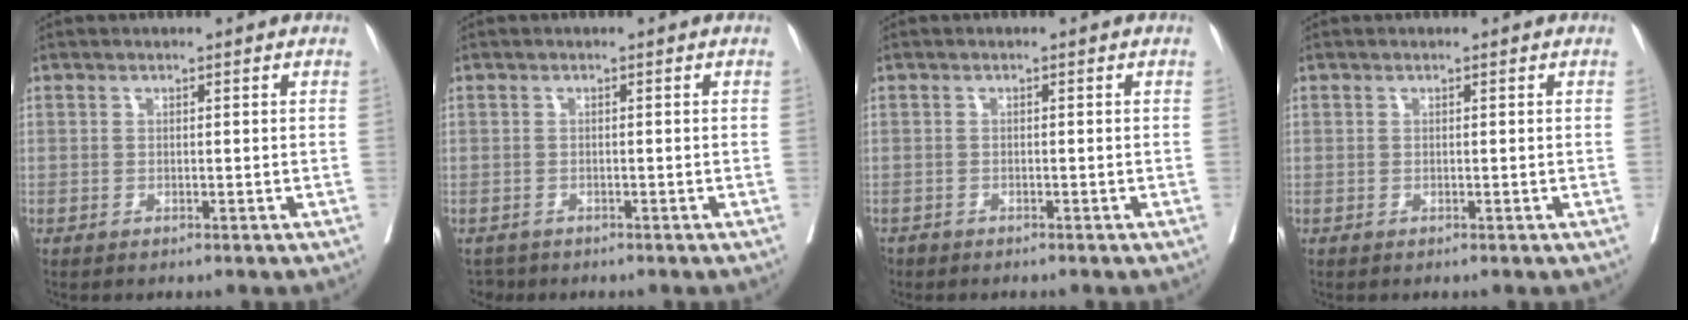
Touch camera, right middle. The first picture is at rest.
{"total": 1.8, "force": [-1.6, 0.9, -0.3], "torque": [0.002, -0.001, -0.026]}
{"total": 1.5, "force": [-1.3, 0.7, 0.1], "torque": [-0.006, -0.002, -0.024]}
{"total": 0.0}